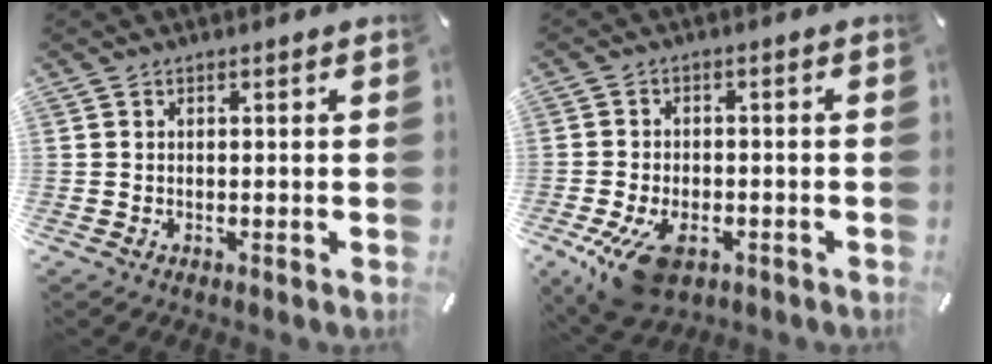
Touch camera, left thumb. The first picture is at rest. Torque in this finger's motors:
{"motor_torque": [-0.37, 1.11, 0.95, 0.57, 0.11]}